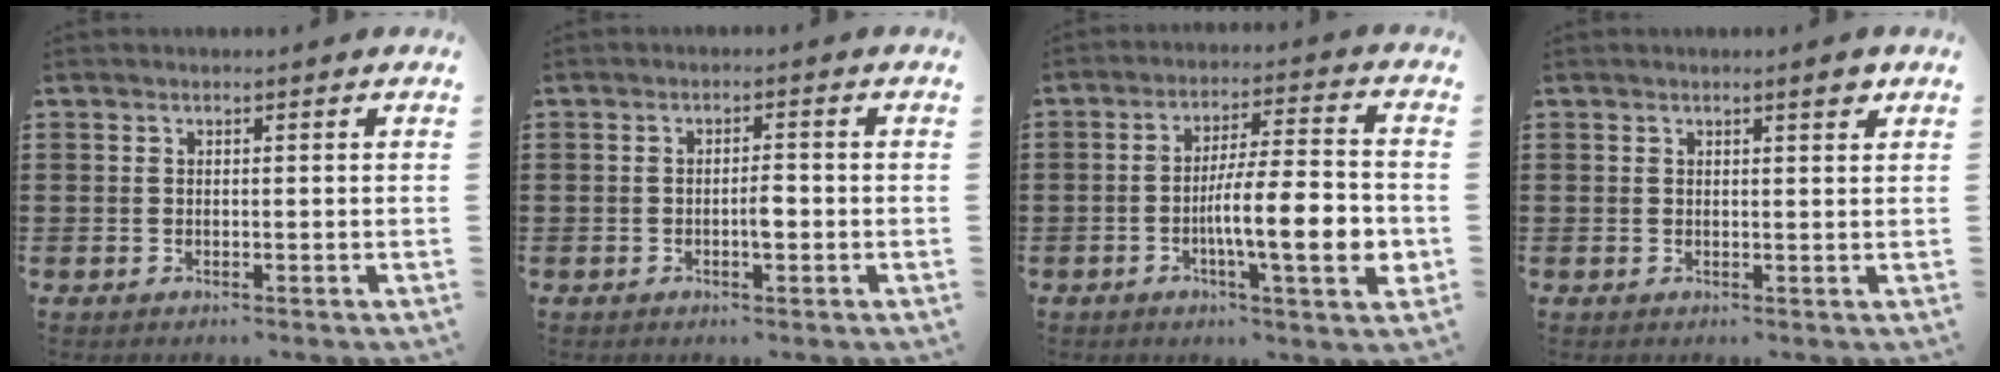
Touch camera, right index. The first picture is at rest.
{"total": 2.5, "force": [-0.6, 0.7, 2.4], "torque": [-0.043, 0.002, -0.012]}
{"total": 11.4, "force": [-3.0, 2.2, 10.8], "torque": [-0.162, -0.003, -0.052]}
{"total": 2.1, "force": [1.4, 0.3, 1.5], "torque": [-0.024, 0.000, 0.021]}